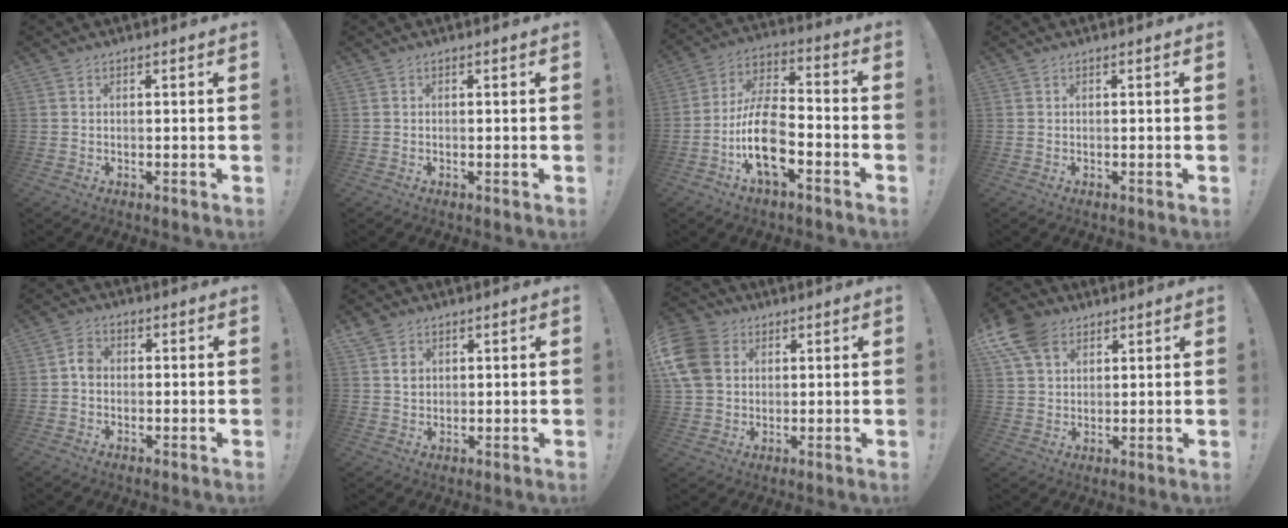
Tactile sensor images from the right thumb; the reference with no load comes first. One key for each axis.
{"total": 0.0}
{"total": 16.6, "fx": -6.7, "fy": 8.2, "fz": 12.8, "tx": -0.257, "ty": 0.034, "tz": -0.111}
{"total": 0.0}
{"total": 3.5, "fx": -0.6, "fy": 2.7, "fz": 2.2, "tx": -0.032, "ty": 0.011, "tz": -0.011}
{"total": 3.6, "fx": 1.6, "fy": 2.8, "fz": 1.6, "tx": -0.013, "ty": -0.006, "tz": 0.027}
{"total": 12.7, "fx": 3.3, "fy": 10.3, "fz": 6.6, "tx": -0.116, "ty": -0.007, "tz": 0.069}
{"total": 10.9, "fx": 5.8, "fy": 7.4, "fz": 5.6, "tx": -0.107, "ty": -0.019, "tz": 0.117}